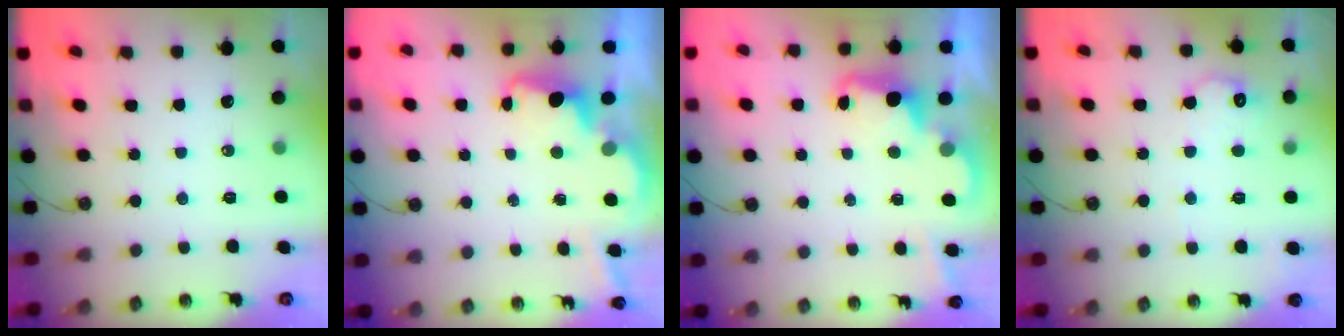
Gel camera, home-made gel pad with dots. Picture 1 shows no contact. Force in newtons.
{"total": 3.5, "press": 3.4, "slide": 0.7}
{"total": 2.4, "press": 2.3, "slide": 0.6}
{"total": 8.3, "press": 8.3, "slide": 0.7}